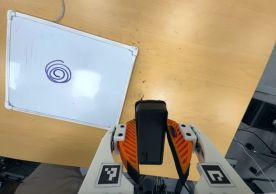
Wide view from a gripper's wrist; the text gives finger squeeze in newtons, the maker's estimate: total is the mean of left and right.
{"total": 4.5, "left": 3.4, "right": 5.6}